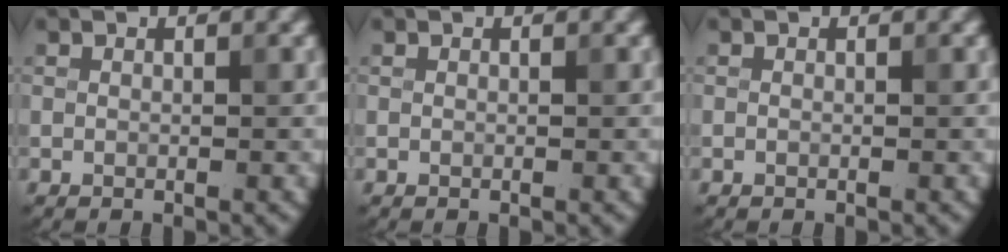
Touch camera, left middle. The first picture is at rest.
{"total": 0.0}
{"total": 0.0}